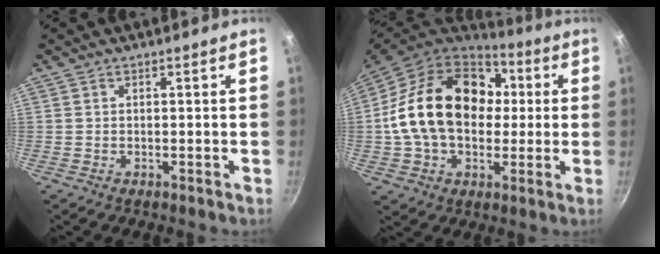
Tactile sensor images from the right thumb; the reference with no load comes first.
{"total": 24.0, "force": [2.2, 17.2, 16.5], "torque": [-0.270, 0.038, 0.032]}